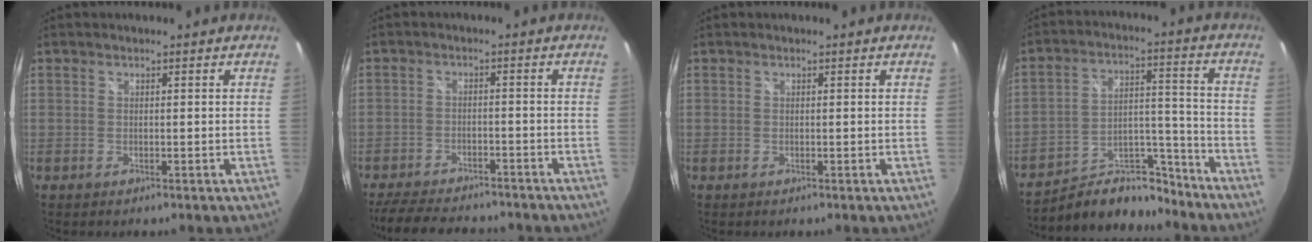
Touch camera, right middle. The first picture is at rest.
{"total": 11.2, "force": [-9.7, 3.7, 4.1], "torque": [-0.106, 0.003, -0.149]}
{"total": 0.0}
{"total": 14.5, "force": [-12.6, 5.9, 4.2], "torque": [-0.071, 0.041, -0.184]}